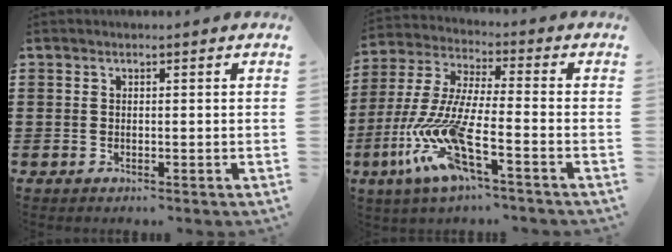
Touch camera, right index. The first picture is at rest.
{"total": 12.4, "force": [-7.0, 2.3, 10.0], "torque": [-0.244, -0.024, -0.148]}